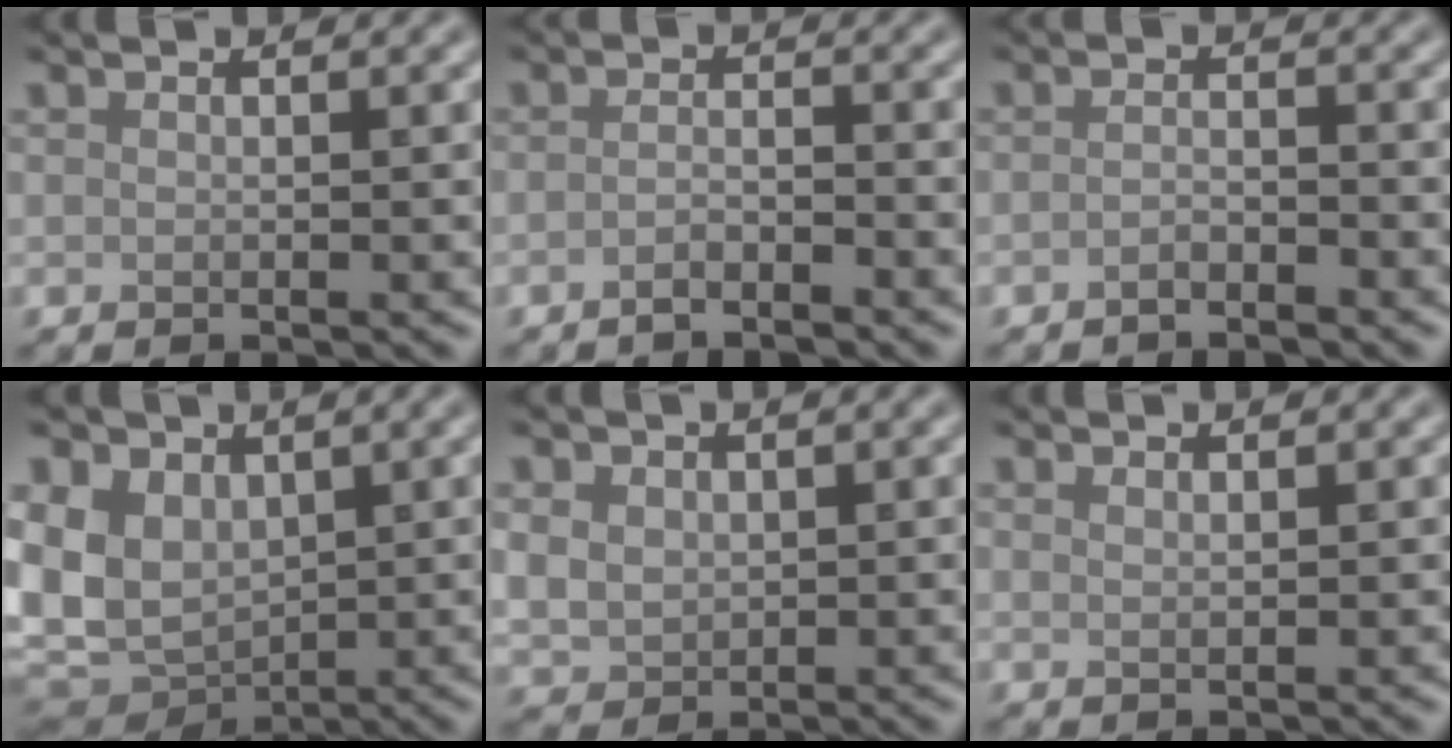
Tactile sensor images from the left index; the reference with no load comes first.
{"total": 1.6, "force": [-1.1, 0.3, 1.1], "torque": [-0.021, 0.002, -0.024]}
{"total": 1.3, "force": [-1.0, 0.3, 0.8], "torque": [-0.017, 0.001, -0.021]}
{"total": 8.1, "force": [0.5, 6.1, 5.3], "torque": [-0.128, -0.012, 0.016]}
{"total": 2.4, "force": [0.7, 2.0, 1.1], "torque": [-0.030, -0.005, 0.018]}
{"total": 0.7, "force": [0.6, 0.2, 0.4], "torque": [-0.003, -0.001, 0.009]}